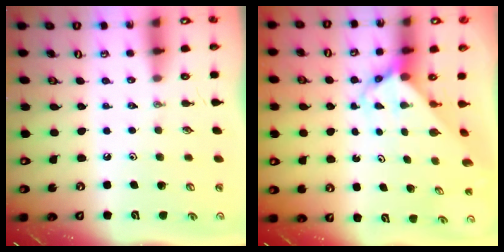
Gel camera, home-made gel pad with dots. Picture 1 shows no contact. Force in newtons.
{"total": 3.9, "press": 3.9, "slide": 0.4}